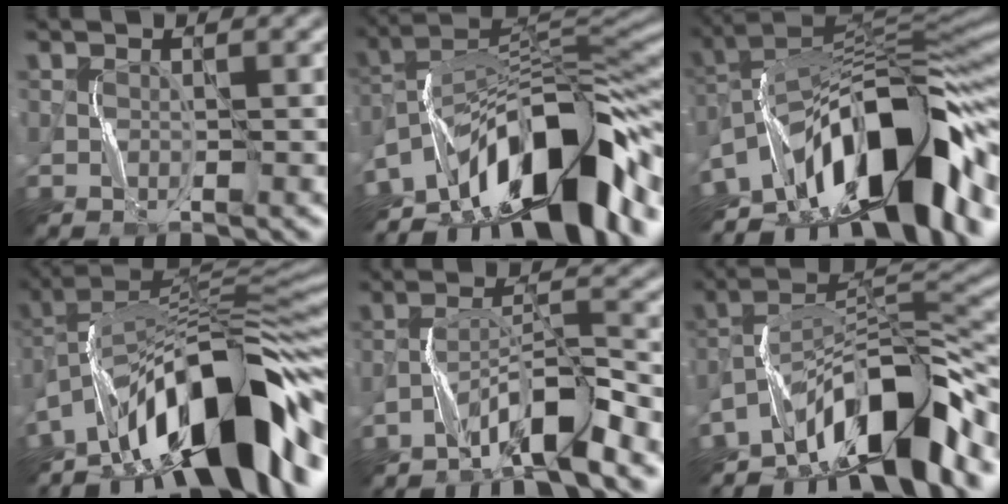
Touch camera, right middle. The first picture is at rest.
{"total": 13.4, "force": [-8.4, 4.6, 9.4], "torque": [-0.125, 0.030, -0.159]}
{"total": 14.6, "force": [-8.0, 5.7, 10.8], "torque": [-0.155, 0.030, -0.150]}
{"total": 13.7, "force": [-7.2, 4.6, 10.8], "torque": [-0.156, 0.033, -0.127]}
{"total": 5.4, "force": [-4.0, 0.7, 3.6], "torque": [-0.061, 0.014, -0.075]}
{"total": 11.0, "force": [-7.5, 3.4, 7.2], "torque": [-0.102, 0.014, -0.144]}